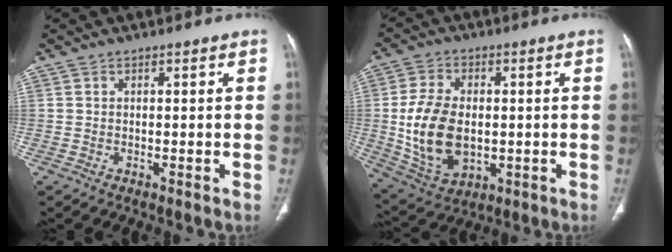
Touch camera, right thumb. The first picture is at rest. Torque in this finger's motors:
{"motor_torque": [-0.42, 1.13, 0.69, 0.67, 0.49]}